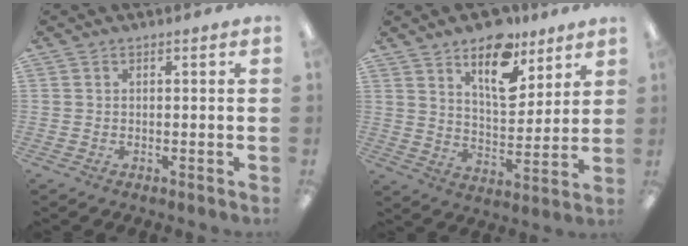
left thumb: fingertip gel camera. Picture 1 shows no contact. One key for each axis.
{"total": 15.2, "fx": 10.1, "fy": 7.5, "fz": 8.5, "tx": -0.114, "ty": -0.059, "tz": 0.174}